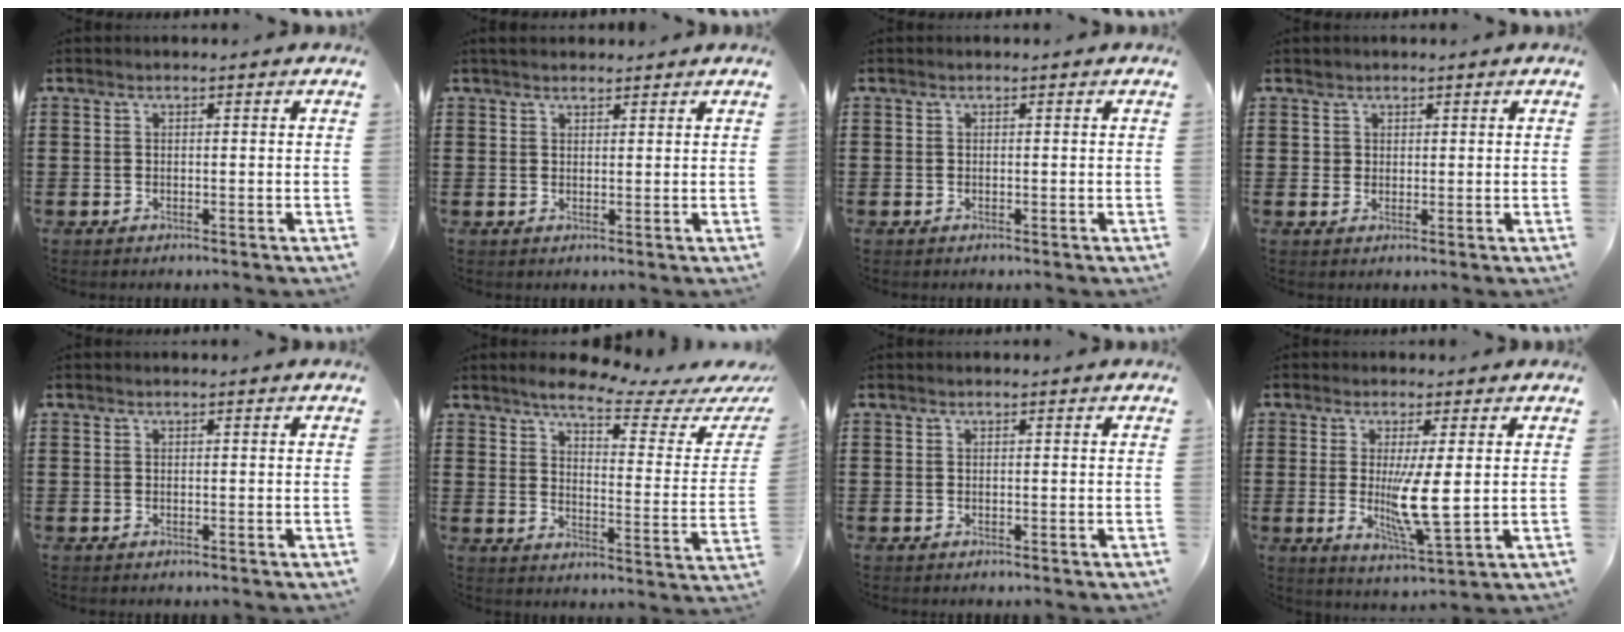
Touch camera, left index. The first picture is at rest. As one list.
[{"total": 1.4, "force": [1.3, 0.5, 0.1], "torque": [-0.005, 0.003, 0.025]}, {"total": 0.0}, {"total": 1.9, "force": [1.1, 1.5, -0.1], "torque": [-0.004, 0.005, 0.022]}, {"total": 0.0}, {"total": 5.8, "force": [5.0, 0.3, 3.0], "torque": [-0.068, -0.034, 0.076]}, {"total": 0.0}, {"total": 7.5, "force": [0.5, 0.9, 7.4], "torque": [-0.128, -0.021, 0.004]}]